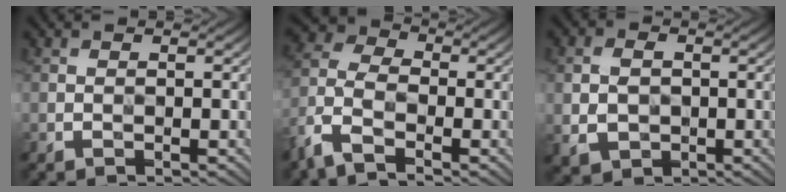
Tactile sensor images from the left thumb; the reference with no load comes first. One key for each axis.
{"total": 7.4, "fx": -4.3, "fy": 3.8, "fz": 4.7, "tx": -0.122, "ty": -0.006, "tz": -0.103}
{"total": 4.2, "fx": -0.2, "fy": 3.4, "fz": 2.5, "tx": -0.060, "ty": -0.003, "tz": 0.000}